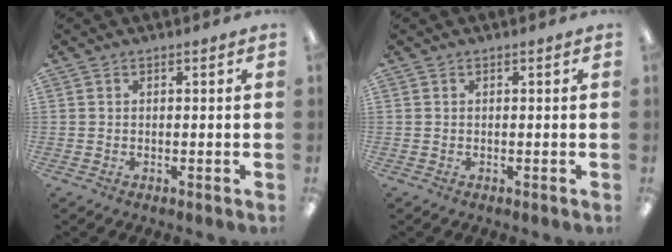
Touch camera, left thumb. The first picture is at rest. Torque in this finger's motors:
{"motor_torque": [0.00, 0.00, 0.00, 0.00, 0.00]}